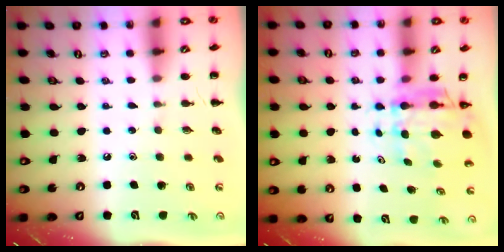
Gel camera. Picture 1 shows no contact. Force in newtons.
{"total": 6.5, "press": 6.1, "slide": 2.2}